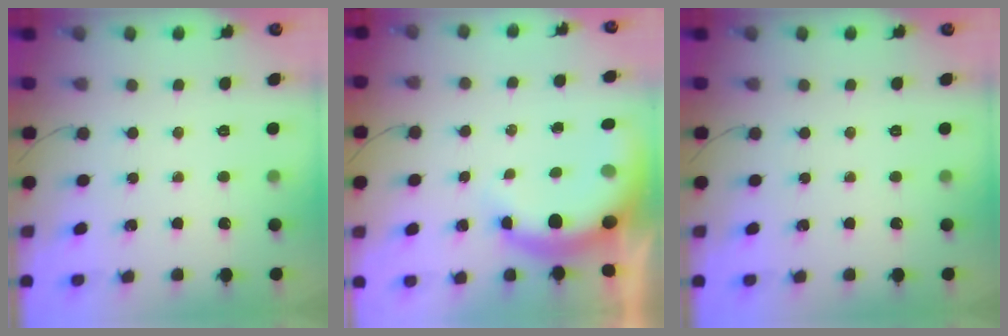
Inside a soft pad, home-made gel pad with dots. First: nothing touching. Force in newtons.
{"total": 8.9, "press": 8.7, "slide": 1.8}
{"total": 0.0}